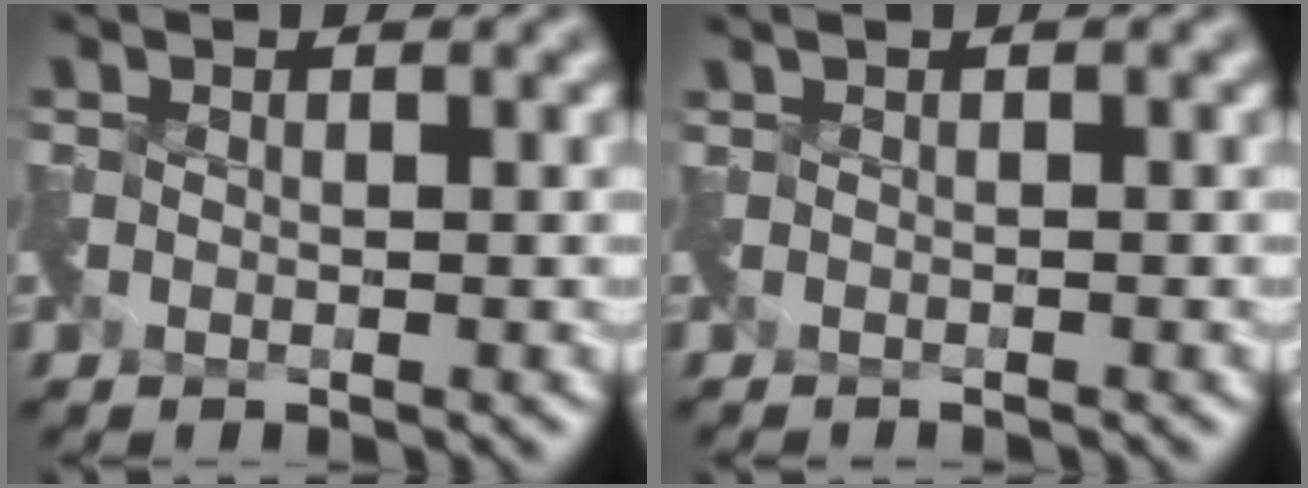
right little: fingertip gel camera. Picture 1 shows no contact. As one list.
[{"total": 0.7, "force": [-0.5, -0.1, 0.4], "torque": [-0.010, -0.011, -0.014]}]